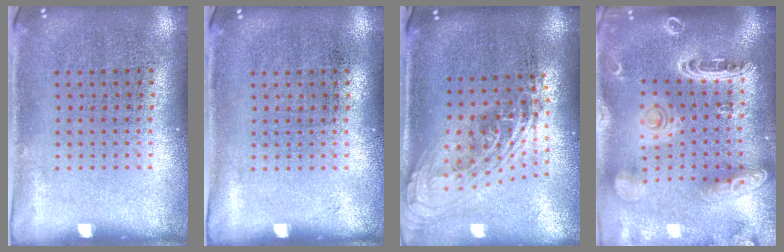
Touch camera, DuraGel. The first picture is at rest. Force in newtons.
{"total": 0.0}
{"total": 2.2, "press": 1.7, "slide": 1.5}
{"total": 2.8, "press": 2.5, "slide": 1.4}